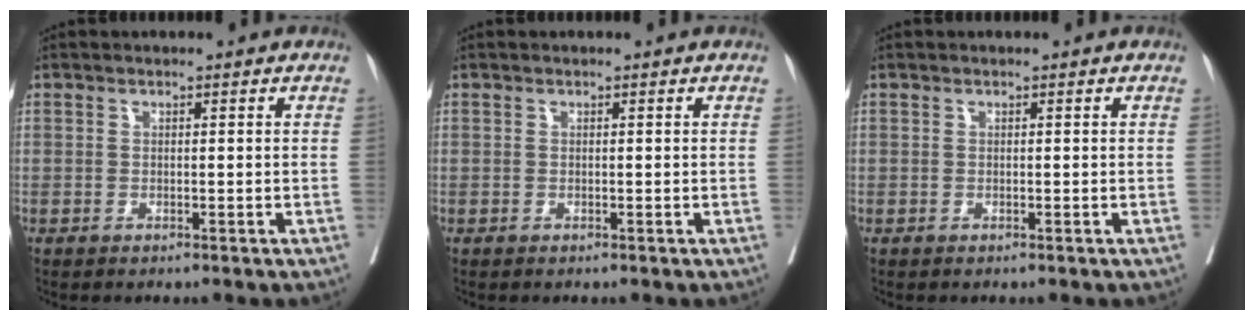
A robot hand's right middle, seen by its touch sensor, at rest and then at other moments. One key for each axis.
{"total": 0.0}
{"total": 0.0}